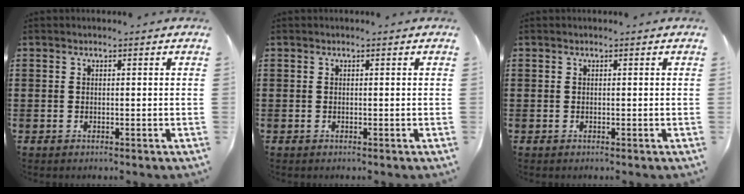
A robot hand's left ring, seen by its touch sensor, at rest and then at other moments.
{"total": 0.0}
{"total": 0.0}